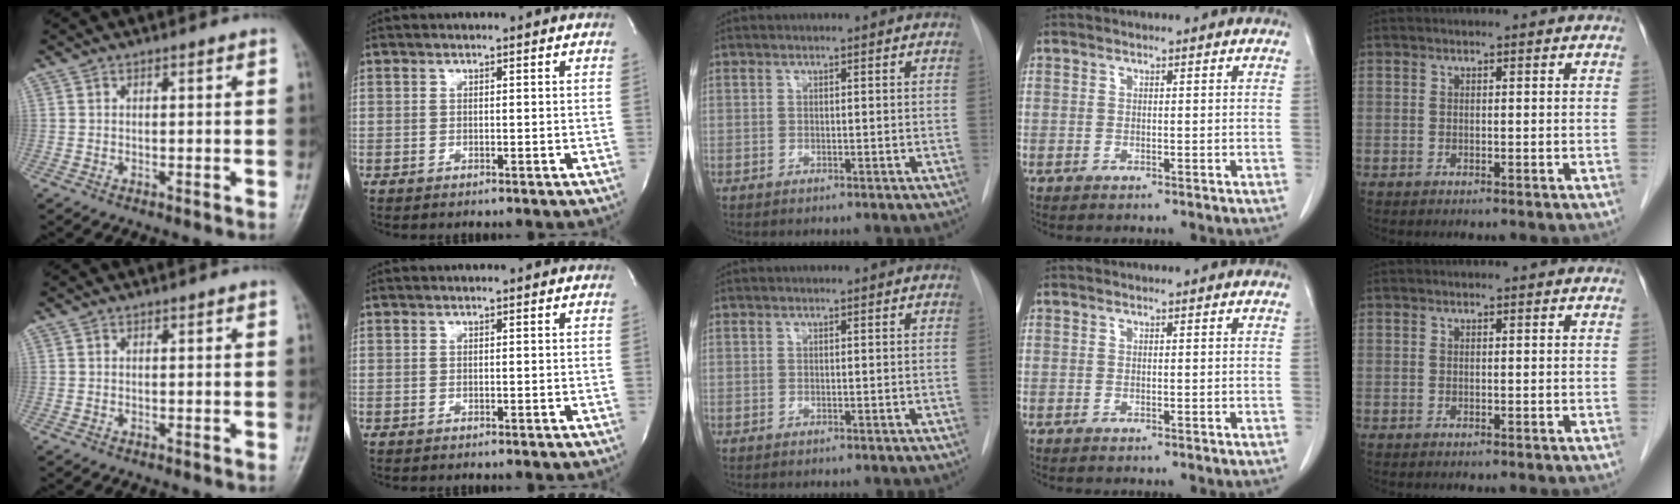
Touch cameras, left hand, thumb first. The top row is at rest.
{}